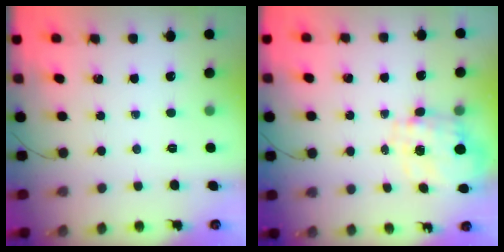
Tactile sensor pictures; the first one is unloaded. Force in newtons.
{"total": 2.9, "press": 2.7, "slide": 1.1}